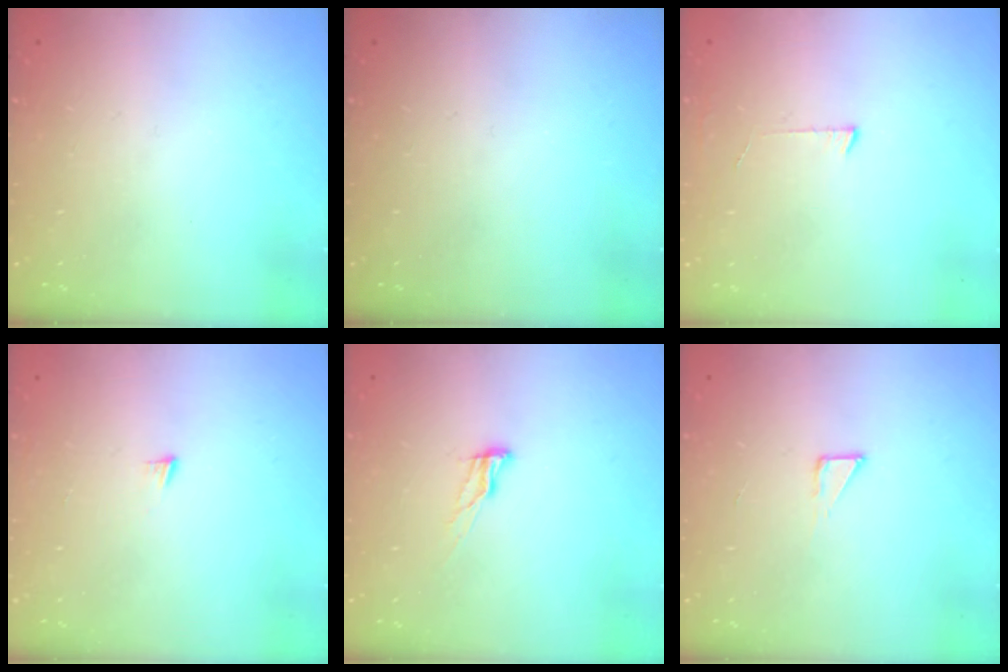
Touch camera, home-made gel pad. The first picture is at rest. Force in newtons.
{"total": 0.0}
{"total": 3.0, "press": 3.0, "slide": 0.3}
{"total": 5.2, "press": 5.2, "slide": 0.3}
{"total": 6.5, "press": 6.5, "slide": 0.7}
{"total": 3.7, "press": 3.7, "slide": 0.4}